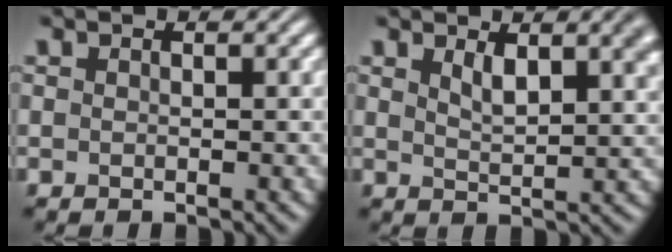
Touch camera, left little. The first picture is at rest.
{"total": 3.8, "force": [1.9, 1.3, 3.0], "torque": [-0.043, 0.001, 0.031]}